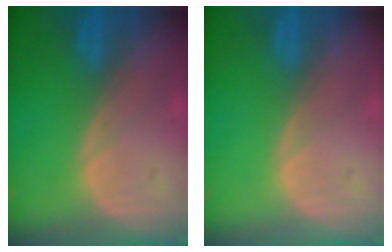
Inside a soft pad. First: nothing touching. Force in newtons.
{"total": 0.0}